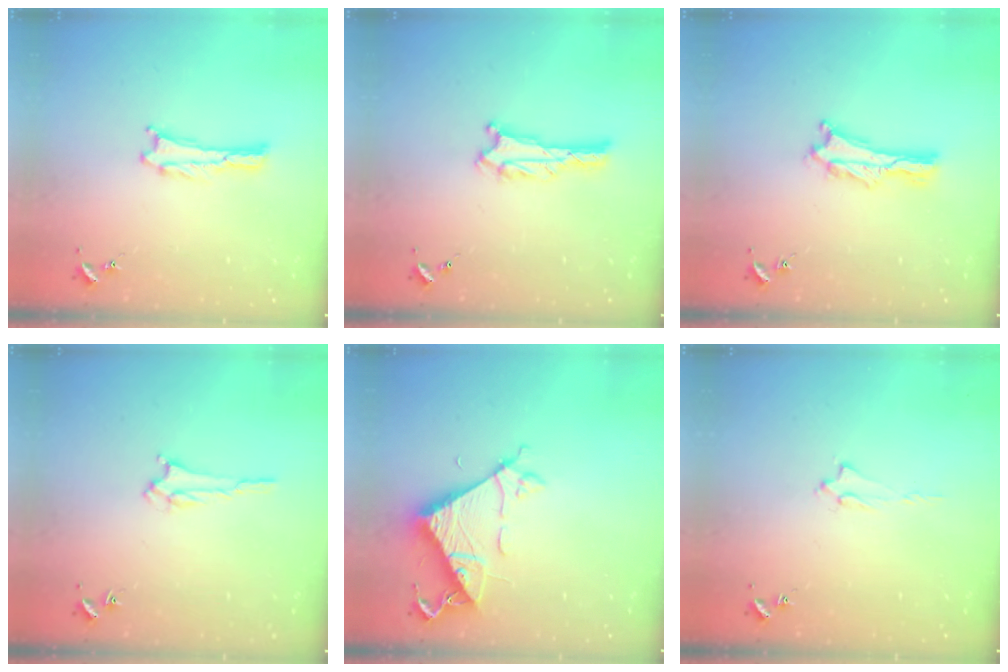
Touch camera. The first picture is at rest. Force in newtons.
{"total": 1.4, "press": 1.4, "slide": 0.1}
{"total": 2.1, "press": 2.1, "slide": 0.3}
{"total": 1.5, "press": 1.5, "slide": 0.2}
{"total": 8.3, "press": 8.3, "slide": 0.8}
{"total": 1.7, "press": 1.6, "slide": 0.2}